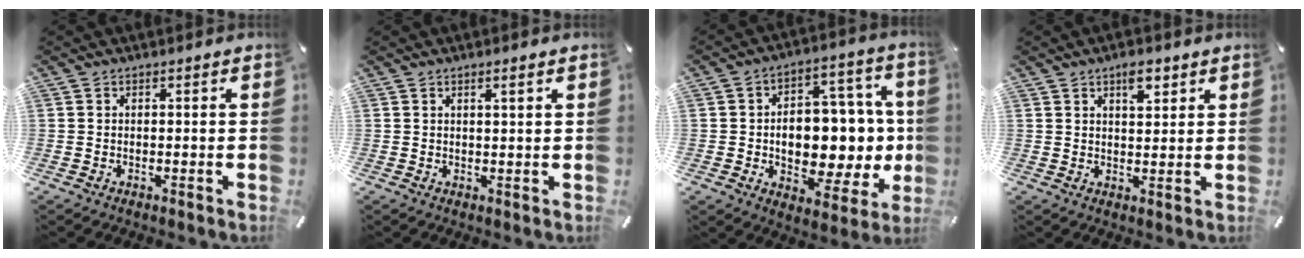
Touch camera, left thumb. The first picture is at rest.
{"total": 1.8, "force": [1.1, 0.0, 1.4], "torque": [-0.029, -0.001, 0.018]}
{"total": 14.7, "force": [-0.6, 9.9, 10.8], "torque": [-0.133, -0.009, -0.003]}
{"total": 4.5, "force": [2.8, 2.1, 2.9], "torque": [-0.038, -0.009, 0.044]}